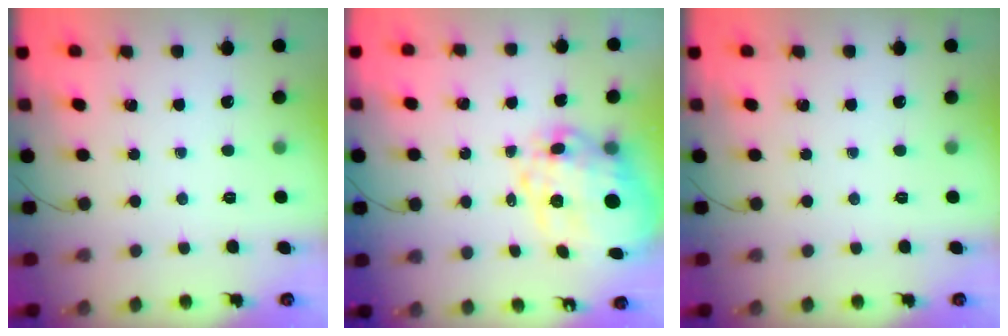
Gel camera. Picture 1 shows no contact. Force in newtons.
{"total": 16.9, "press": 16.4, "slide": 4.1}
{"total": 0.0}